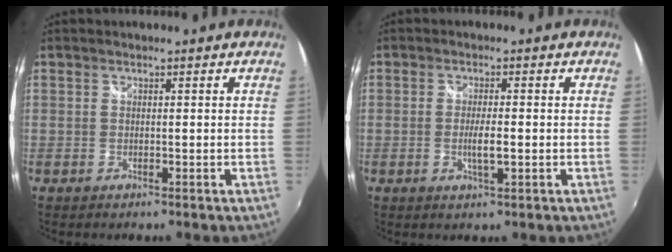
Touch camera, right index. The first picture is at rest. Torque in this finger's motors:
{"motor_torque": [0.73, -0.07, 0.29, 0.06]}